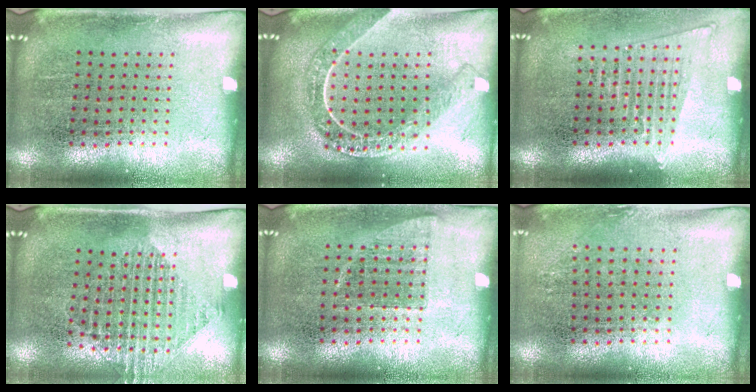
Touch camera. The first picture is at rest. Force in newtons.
{"total": 2.2, "press": 1.9, "slide": 1.1}
{"total": 1.4, "press": 1.3, "slide": 0.6}
{"total": 1.5, "press": 1.2, "slide": 0.9}
{"total": 0.7, "press": 0.6, "slide": 0.3}
{"total": 0.7, "press": 0.6, "slide": 0.4}